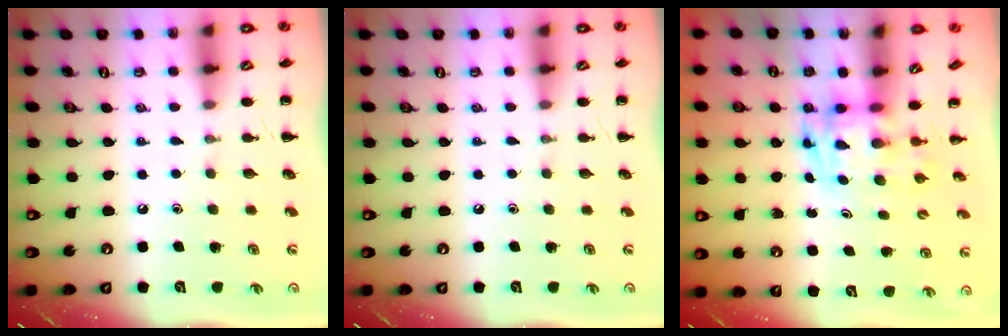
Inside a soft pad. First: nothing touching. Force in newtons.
{"total": 0.0}
{"total": 3.4, "press": 3.4, "slide": 0.6}